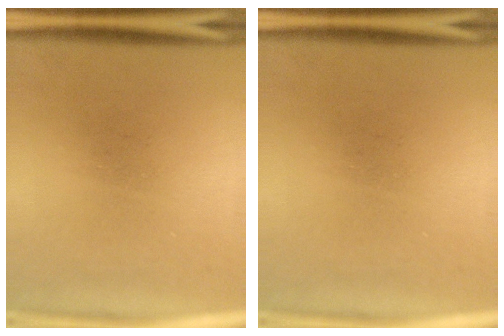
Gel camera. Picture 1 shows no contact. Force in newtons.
{"total": 0.0}